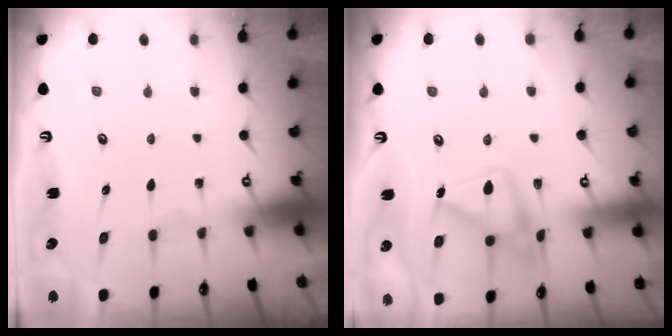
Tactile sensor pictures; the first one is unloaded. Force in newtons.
{"total": 15.1, "press": 15.0, "slide": 1.0}